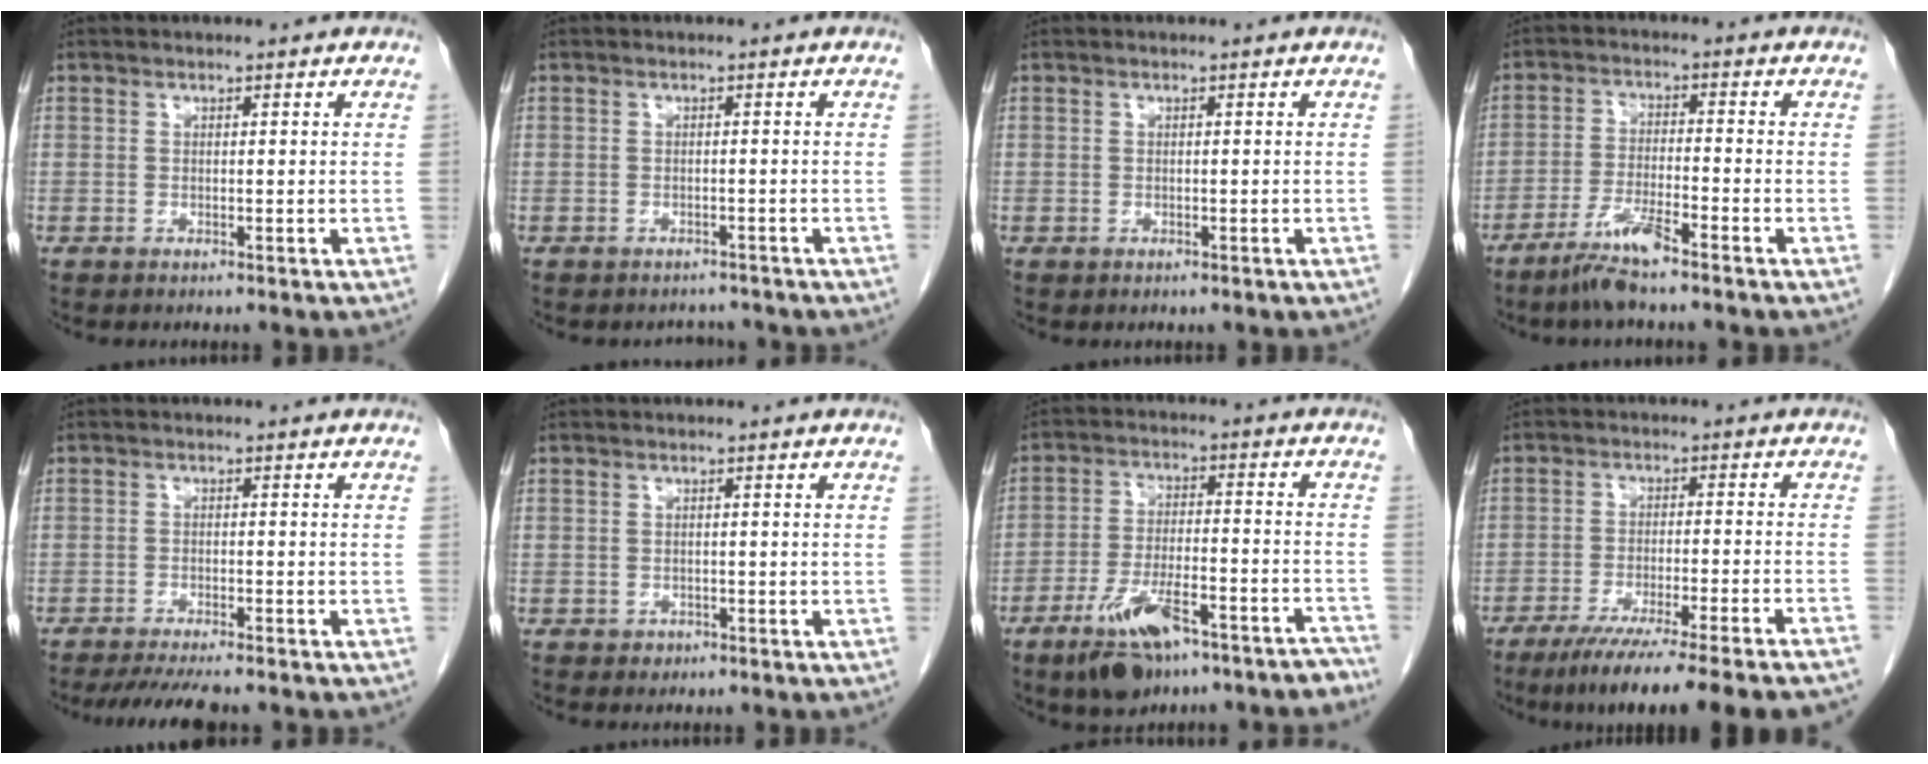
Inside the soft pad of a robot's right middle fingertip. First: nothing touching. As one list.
[{"total": 2.5, "force": [-2.3, 1.0, -0.2], "torque": [0.000, -0.001, -0.031]}, {"total": 0.0}, {"total": 6.5, "force": [-4.8, 0.1, 4.4], "torque": [-0.091, -0.016, -0.096]}, {"total": 7.6, "force": [-6.5, 0.8, 3.8], "torque": [-0.052, -0.016, -0.100]}, {"total": 0.9, "force": [-0.4, 0.7, 0.1], "torque": [-0.002, 0.003, -0.003]}, {"total": 13.8, "force": [-10.4, 3.9, 8.2], "torque": [-0.125, 0.017, -0.166]}, {"total": 17.0, "force": [-14.0, -0.7, 9.6], "torque": [-0.106, -0.049, -0.207]}]